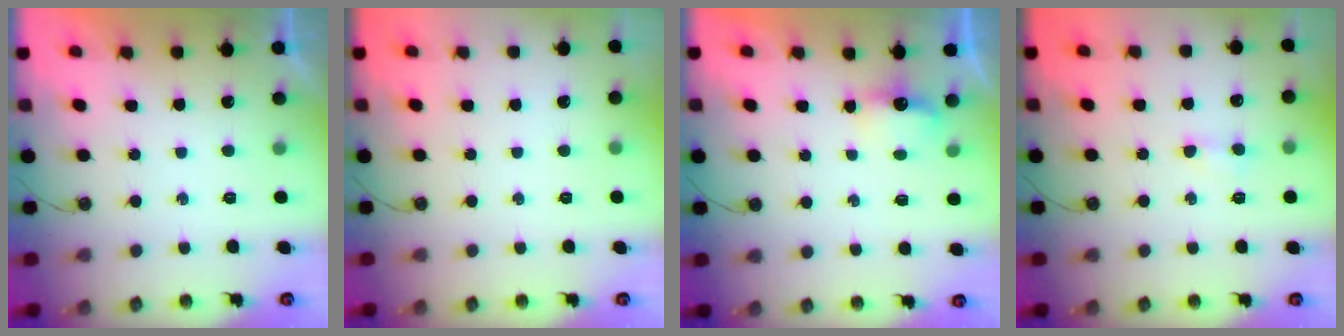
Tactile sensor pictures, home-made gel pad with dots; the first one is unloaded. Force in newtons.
{"total": 0.0}
{"total": 4.6, "press": 4.5, "slide": 0.8}
{"total": 3.8, "press": 3.7, "slide": 0.7}